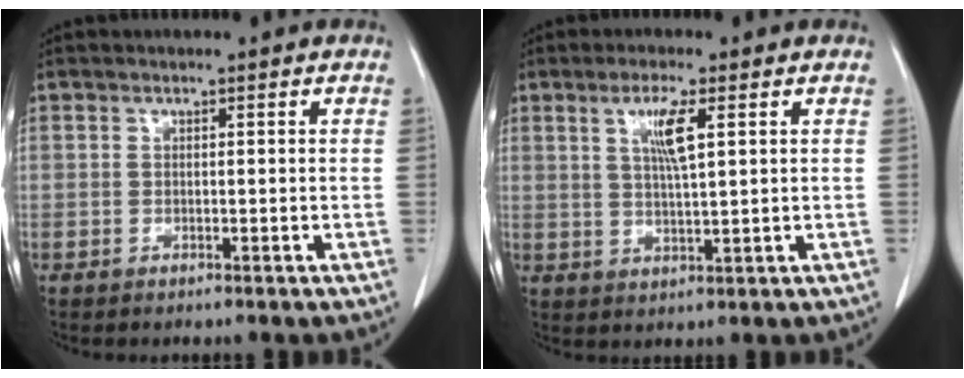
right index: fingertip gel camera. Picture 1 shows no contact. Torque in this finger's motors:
{"motor_torque": [0.26, 0.10, 0.15, 0.06]}